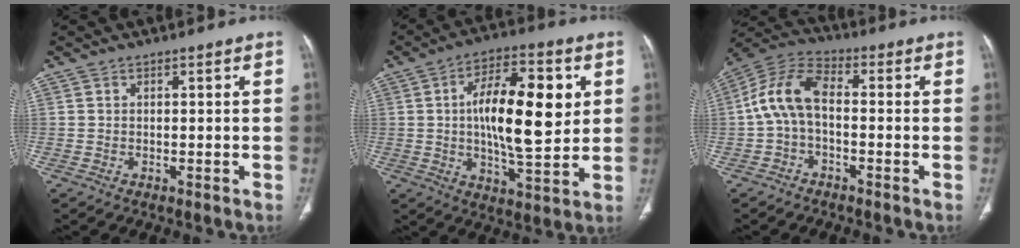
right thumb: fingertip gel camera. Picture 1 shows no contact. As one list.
[{"total": 18.2, "force": [3.0, 7.2, 16.4], "torque": [-0.246, -0.004, 0.047]}, {"total": 9.7, "force": [-0.6, 5.4, 8.0], "torque": [-0.160, 0.036, -0.024]}]